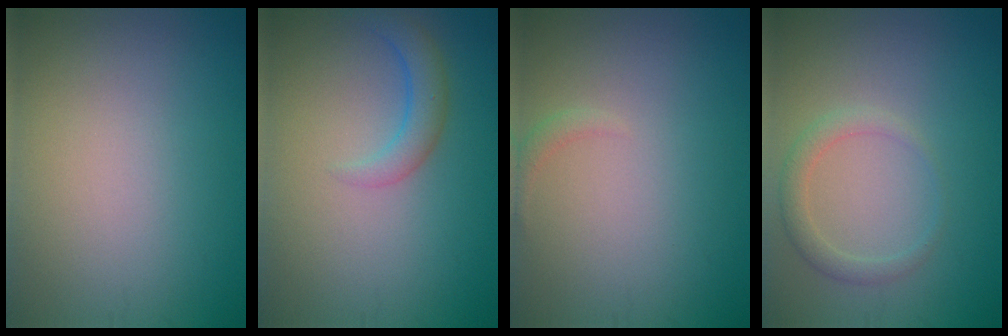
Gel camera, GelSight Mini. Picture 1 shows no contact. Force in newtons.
{"total": 2.3, "press": 2.3, "slide": 0.2}
{"total": 0.8, "press": 0.7, "slide": 0.1}
{"total": 1.9, "press": 1.9, "slide": 0.1}